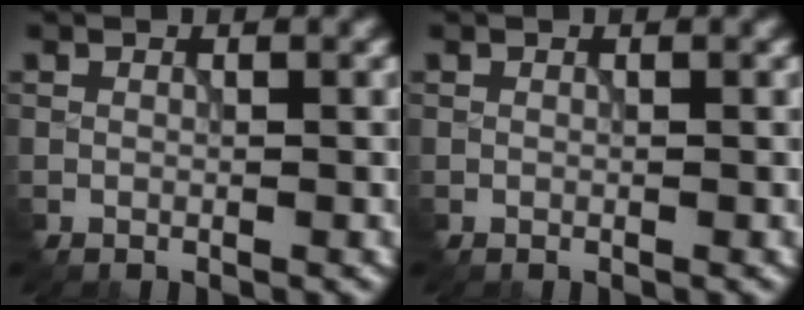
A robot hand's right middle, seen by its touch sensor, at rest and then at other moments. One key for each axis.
{"total": 0.0}